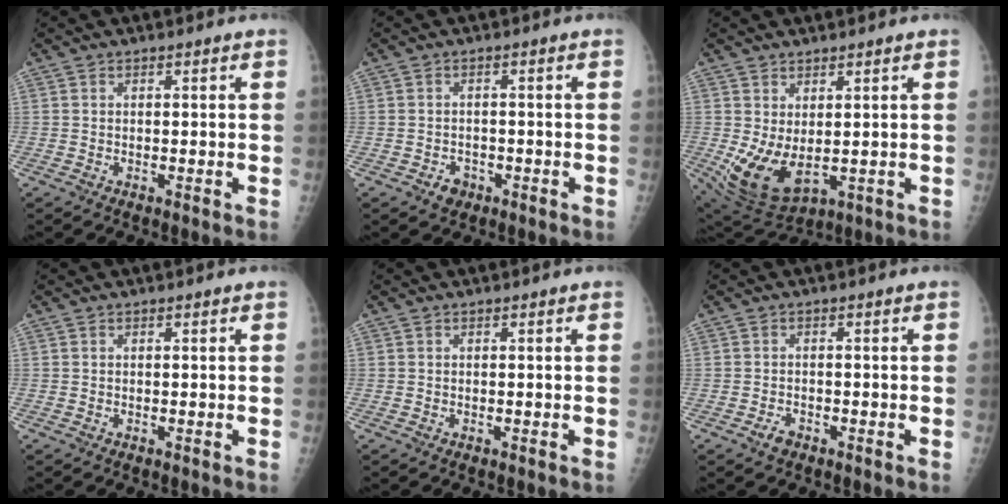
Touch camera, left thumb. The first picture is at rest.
{"total": 2.0, "force": [-1.0, 1.7, 0.6], "torque": [0.000, 0.007, -0.011]}
{"total": 9.7, "force": [0.8, 5.1, 8.3], "torque": [-0.144, -0.022, 0.041]}
{"total": 0.0}
{"total": 0.0}
{"total": 1.5, "force": [-0.9, 0.9, 0.8], "torque": [-0.018, 0.004, -0.014]}